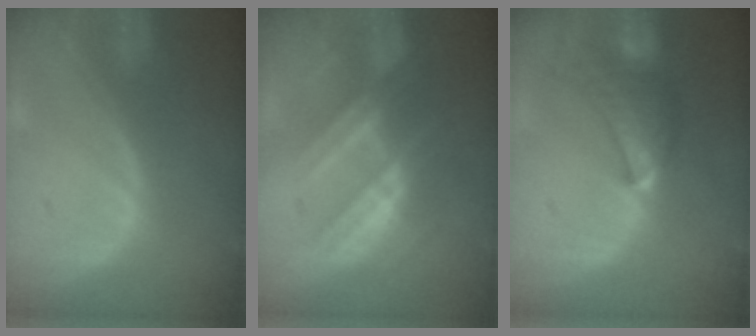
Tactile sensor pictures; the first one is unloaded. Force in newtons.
{"total": 7.2, "press": 7.2, "slide": 0.9}
{"total": 7.0, "press": 6.9, "slide": 1.1}